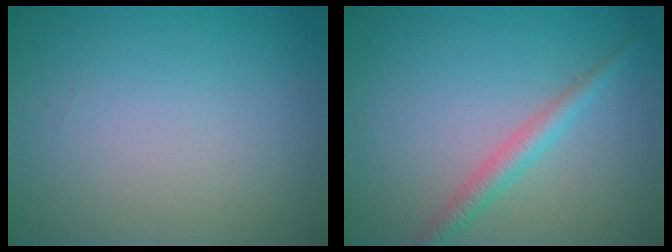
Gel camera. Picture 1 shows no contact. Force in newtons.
{"total": 2.4, "press": 2.4, "slide": 0.1}